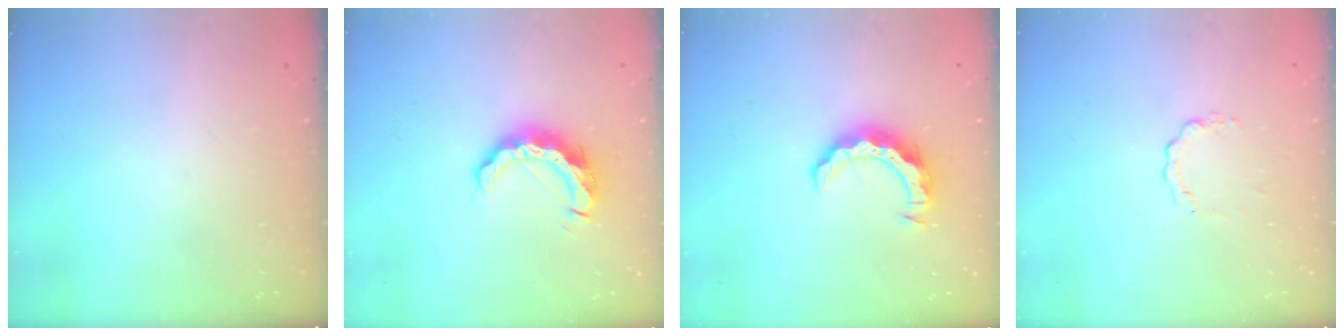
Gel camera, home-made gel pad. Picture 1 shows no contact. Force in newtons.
{"total": 10.0, "press": 10.0, "slide": 0.6}
{"total": 8.9, "press": 8.9, "slide": 0.9}
{"total": 3.3, "press": 3.3, "slide": 0.3}